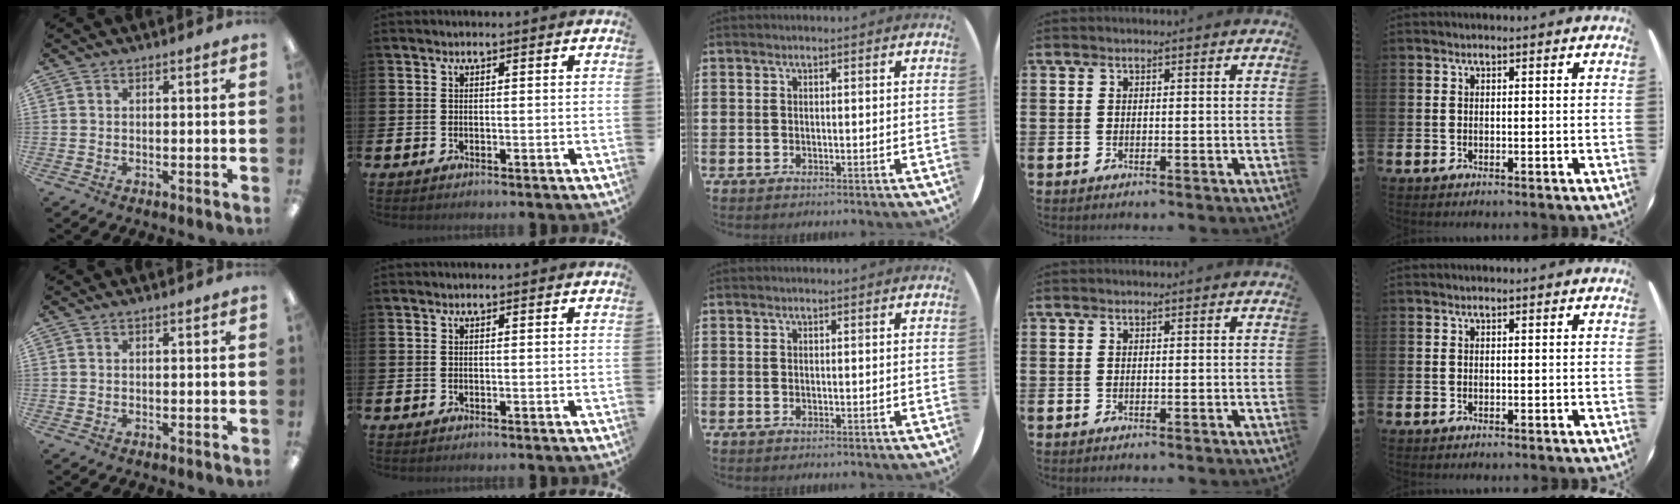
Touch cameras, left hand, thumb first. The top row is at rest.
{}